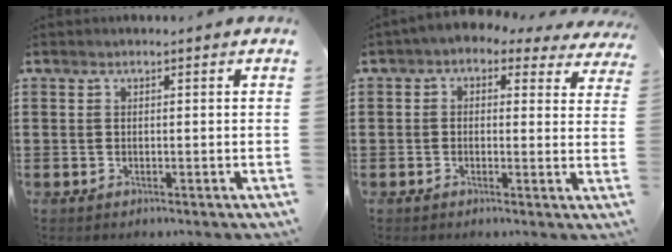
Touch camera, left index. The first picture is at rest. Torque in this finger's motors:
{"motor_torque": [2.14, 0.00, 0.56, -0.03]}